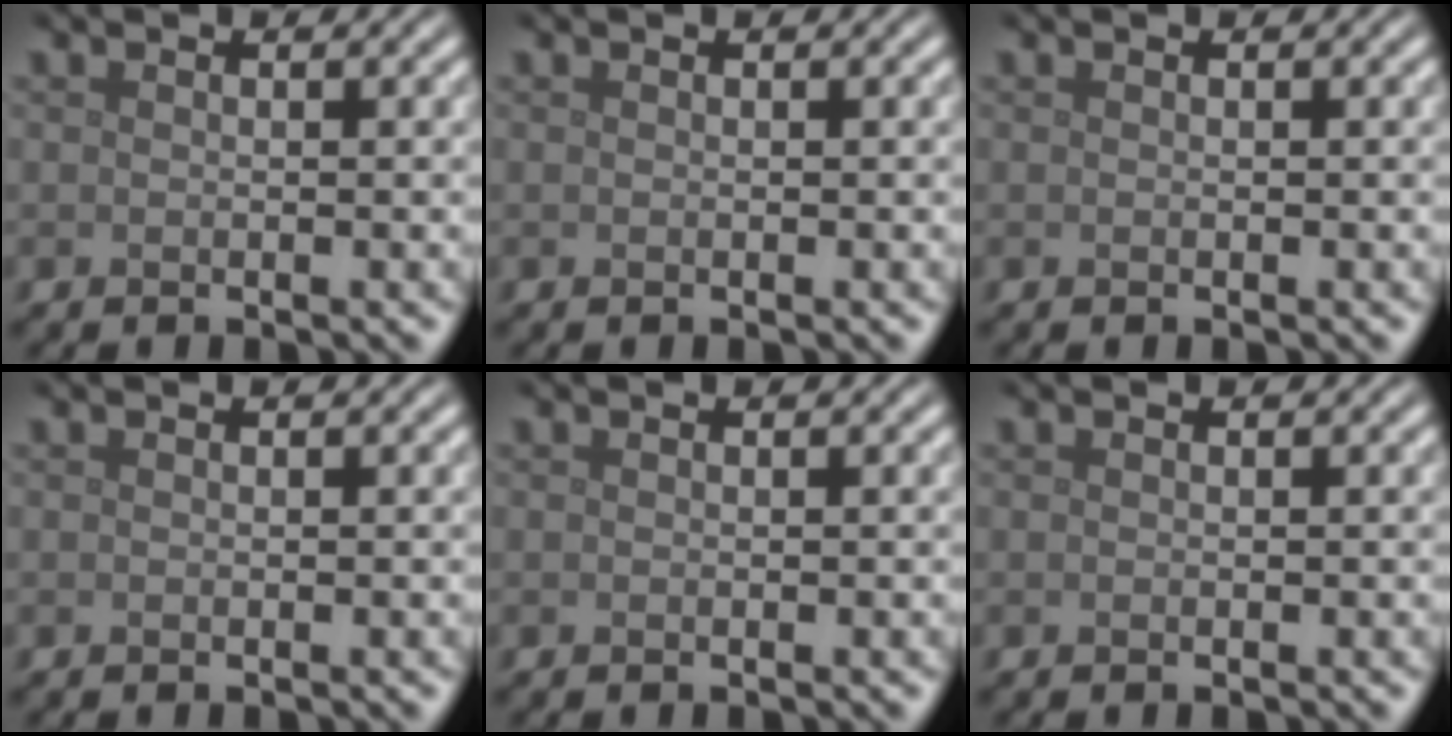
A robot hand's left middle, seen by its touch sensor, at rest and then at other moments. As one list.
[{"total": 0.0}, {"total": 0.0}, {"total": 0.0}, {"total": 0.0}, {"total": 0.0}]